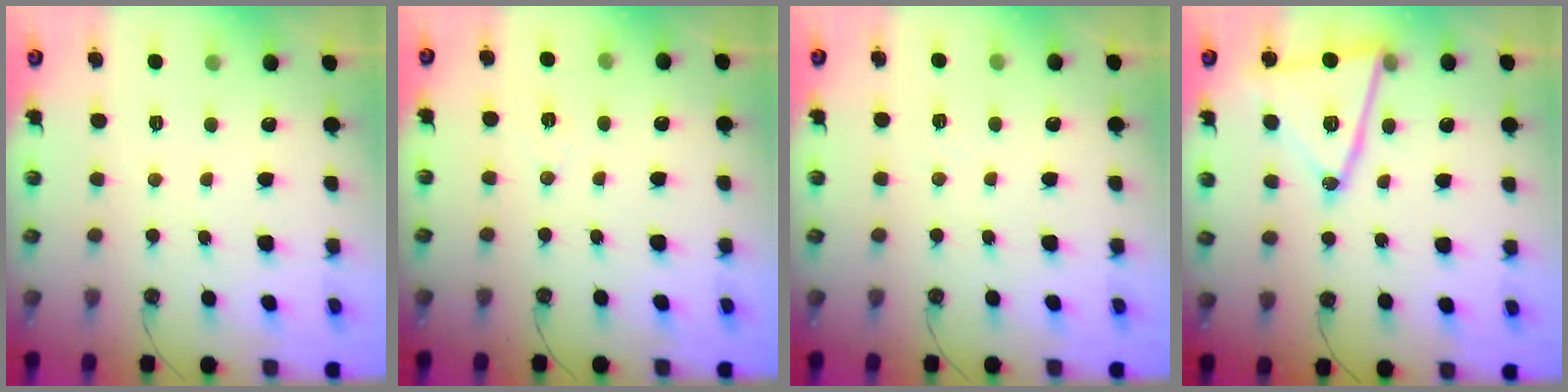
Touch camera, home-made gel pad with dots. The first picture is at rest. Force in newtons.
{"total": 6.1, "press": 4.3, "slide": 4.4}
{"total": 5.4, "press": 3.6, "slide": 4.0}
{"total": 16.3, "press": 16.3, "slide": 1.2}